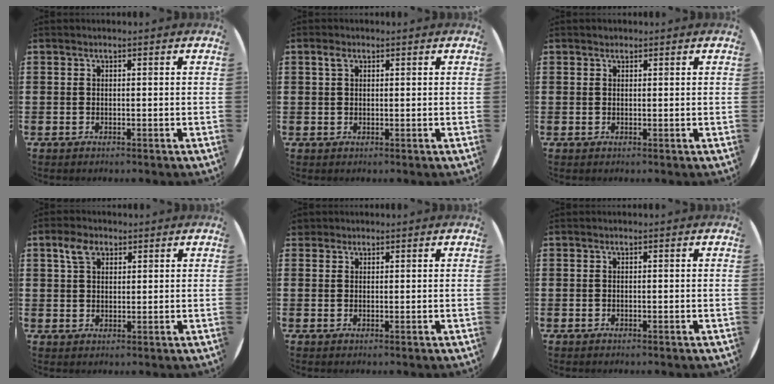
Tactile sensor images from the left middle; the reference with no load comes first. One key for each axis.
{"total": 1.4, "fx": 0.8, "fy": 1.0, "fz": 0.6, "tx": -0.006, "ty": 0.002, "tz": 0.013}
{"total": 0.5, "fx": 0.4, "fy": 0.3, "fz": -0.1, "tx": 0.011, "ty": 0.001, "tz": 0.006}
{"total": 3.5, "fx": 2.2, "fy": 2.1, "fz": 1.6, "tx": -0.029, "ty": 0.005, "tz": 0.039}
{"total": 1.1, "fx": 1.0, "fy": 0.4, "fz": -0.1, "tx": 0.001, "ty": 0.003, "tz": 0.019}
{"total": 0.0}